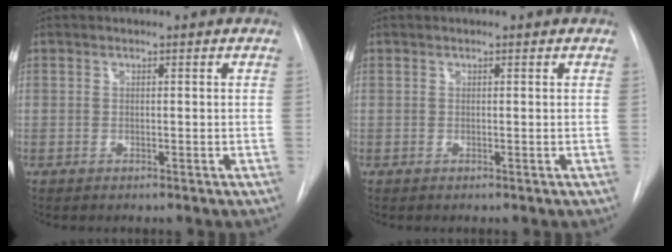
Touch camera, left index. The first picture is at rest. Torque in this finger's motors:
{"motor_torque": [-0.17, 0.20, 0.00, -0.01]}